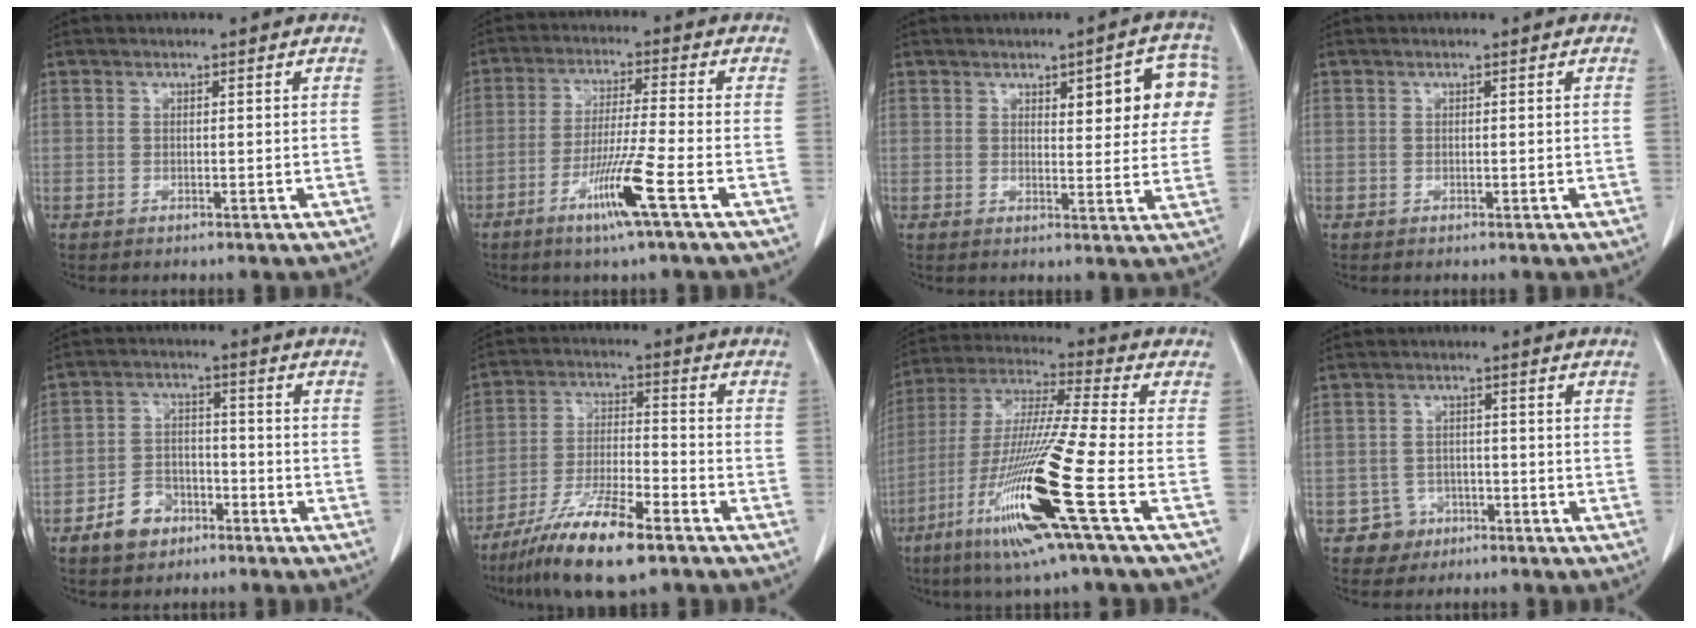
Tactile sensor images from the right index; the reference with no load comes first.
{"total": 8.8, "force": [-4.2, -1.1, 7.7], "torque": [-0.145, -0.018, -0.083]}
{"total": 12.2, "force": [4.0, 2.7, 11.2], "torque": [-0.126, 0.020, 0.042]}
{"total": 0.0}
{"total": 6.6, "force": [-4.0, 4.6, 2.5], "torque": [-0.054, 0.015, -0.064]}
{"total": 13.6, "force": [-9.1, 2.2, 9.9], "torque": [-0.189, -0.025, -0.162]}
{"total": 18.7, "force": [-7.5, -1.1, 17.1], "torque": [-0.367, -0.035, -0.150]}
{"total": 3.8, "force": [-2.0, 3.1, -0.3], "torque": [0.012, 0.016, -0.031]}